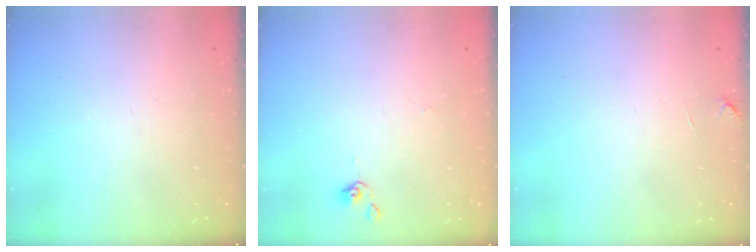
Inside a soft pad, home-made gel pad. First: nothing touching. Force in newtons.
{"total": 0.0}
{"total": 1.3, "press": 1.2, "slide": 0.5}